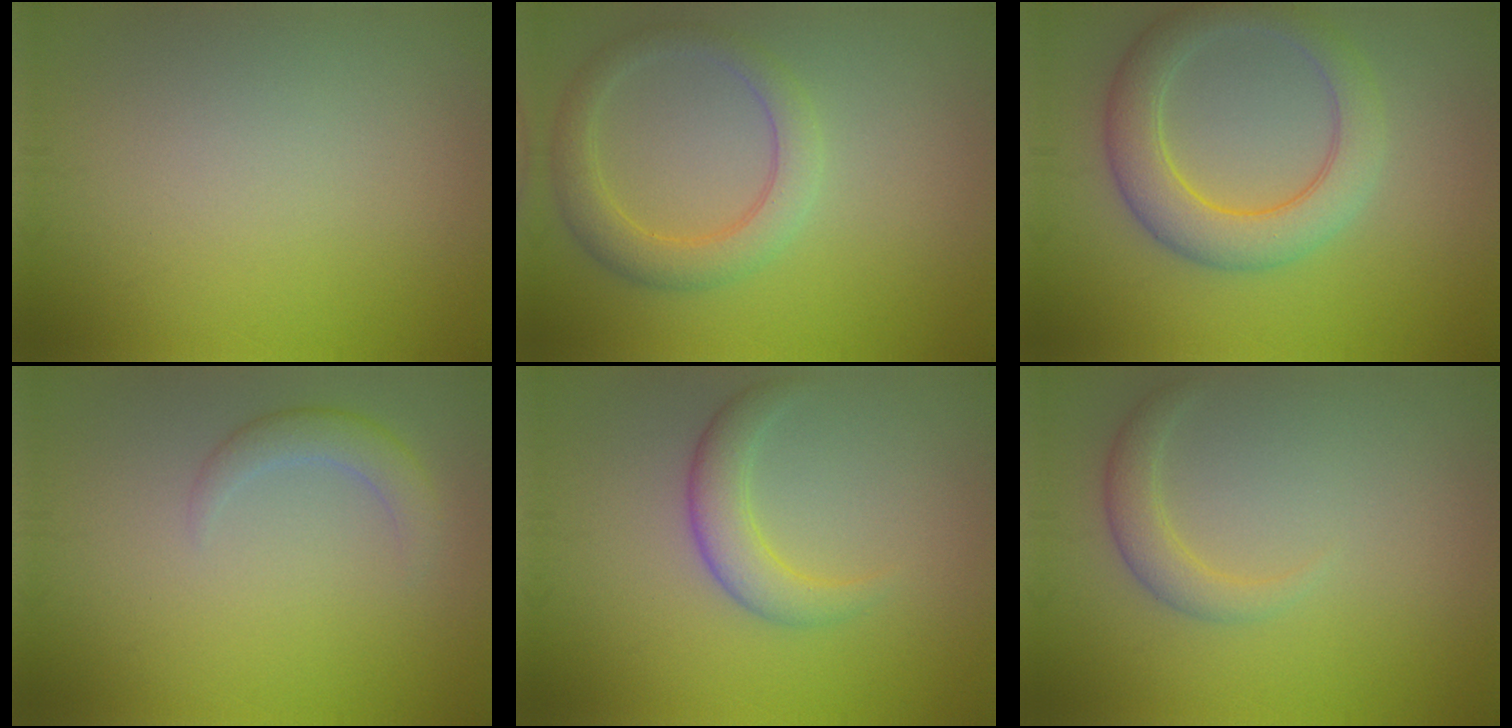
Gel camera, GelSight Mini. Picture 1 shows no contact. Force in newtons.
{"total": 3.6, "press": 3.6, "slide": 0.1}
{"total": 5.5, "press": 5.4, "slide": 0.2}
{"total": 2.2, "press": 2.2, "slide": 0.1}
{"total": 3.0, "press": 3.0, "slide": 0.1}
{"total": 2.0, "press": 2.0, "slide": 0.2}